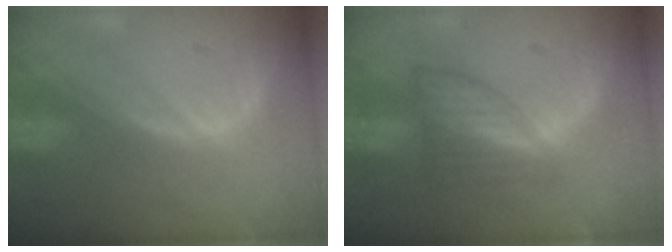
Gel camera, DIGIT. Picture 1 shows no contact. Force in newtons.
{"total": 5.8, "press": 5.7, "slide": 0.8}